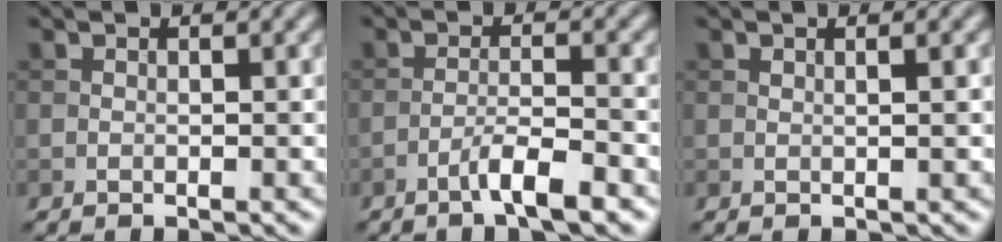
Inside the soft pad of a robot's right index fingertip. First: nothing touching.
{"total": 3.5, "force": [-2.3, 0.2, 2.7], "torque": [-0.046, 0.009, -0.048]}
{"total": 1.4, "force": [0.3, 0.4, 1.3], "torque": [-0.016, 0.004, 0.001]}